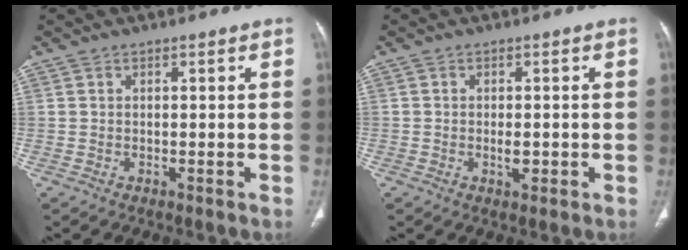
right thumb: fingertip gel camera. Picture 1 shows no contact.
{"total": 2.2, "force": [-0.5, 1.1, 1.8], "torque": [-0.027, 0.000, -0.006]}